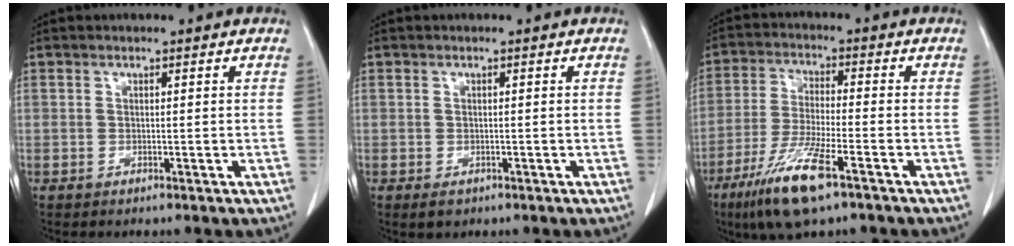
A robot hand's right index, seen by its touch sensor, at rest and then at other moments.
{"total": 1.7, "force": [-1.0, 1.2, 0.7], "torque": [-0.014, 0.000, -0.007]}
{"total": 10.9, "force": [-6.4, 1.3, 8.7], "torque": [-0.177, -0.027, -0.116]}